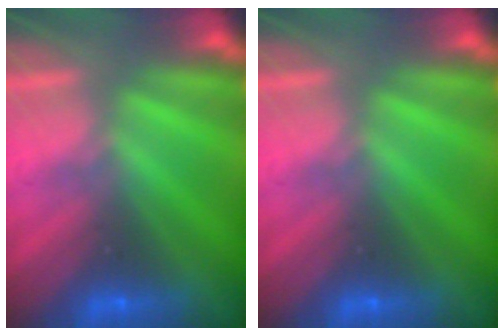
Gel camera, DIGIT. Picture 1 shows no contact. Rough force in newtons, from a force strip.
{"total": 0.0}